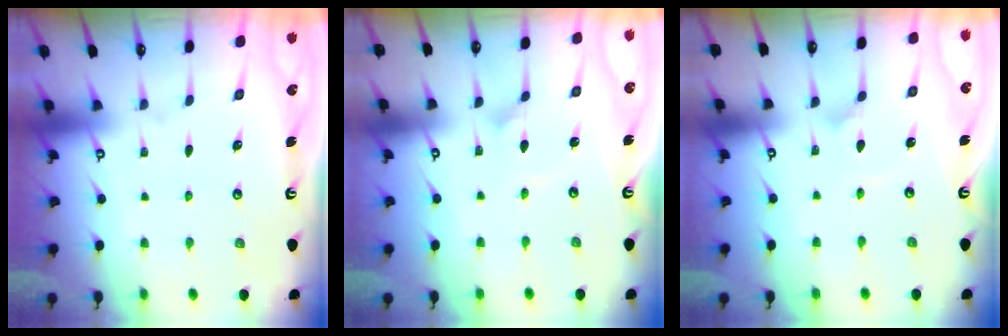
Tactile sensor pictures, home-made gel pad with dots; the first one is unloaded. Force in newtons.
{"total": 0.9, "press": 0.9, "slide": 0.1}
{"total": 2.7, "press": 2.7, "slide": 0.2}